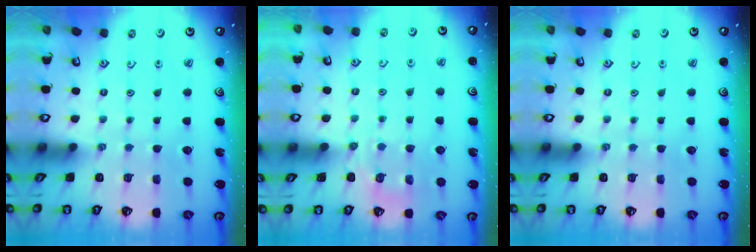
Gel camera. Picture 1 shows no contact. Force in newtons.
{"total": 4.4, "press": 4.2, "slide": 1.6}
{"total": 0.0}